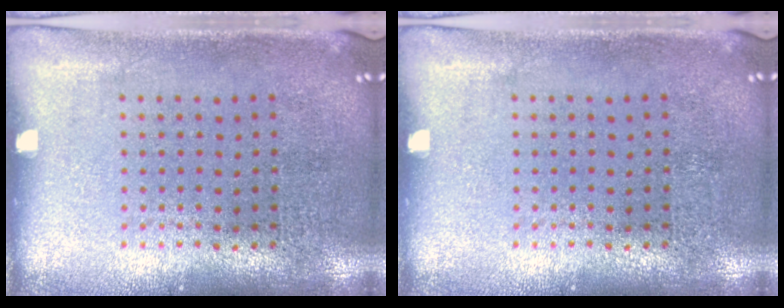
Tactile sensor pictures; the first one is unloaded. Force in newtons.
{"total": 0.0}